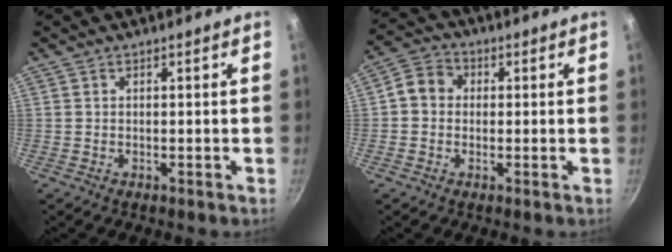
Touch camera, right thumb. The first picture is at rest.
{"total": 5.6, "force": [0.2, 4.9, 2.7], "torque": [-0.028, 0.012, -0.016]}